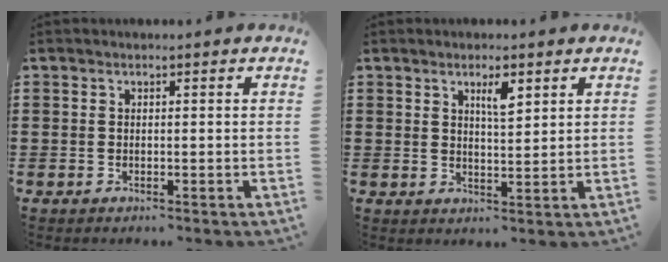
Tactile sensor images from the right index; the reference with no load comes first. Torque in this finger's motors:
{"motor_torque": [0.05, -0.03, 0.10, 0.06]}